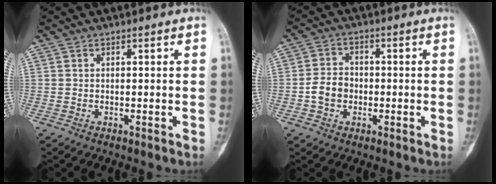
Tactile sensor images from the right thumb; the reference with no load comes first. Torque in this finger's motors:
{"motor_torque": [0.71, 0.76, 0.22, -0.38, 0.05]}